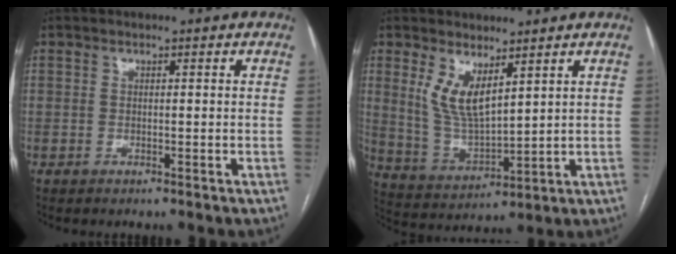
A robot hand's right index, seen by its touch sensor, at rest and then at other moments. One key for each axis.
{"total": 7.8, "fx": 4.1, "fy": 2.6, "fz": 6.0, "tx": -0.125, "ty": -0.011, "tz": 0.094}